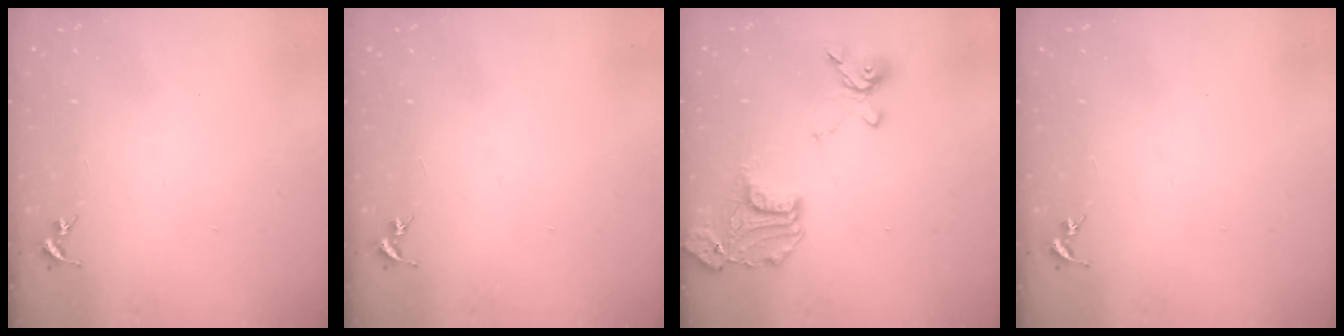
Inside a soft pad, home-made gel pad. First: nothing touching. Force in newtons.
{"total": 0.0}
{"total": 19.1, "press": 19.0, "slide": 2.1}
{"total": 0.0}